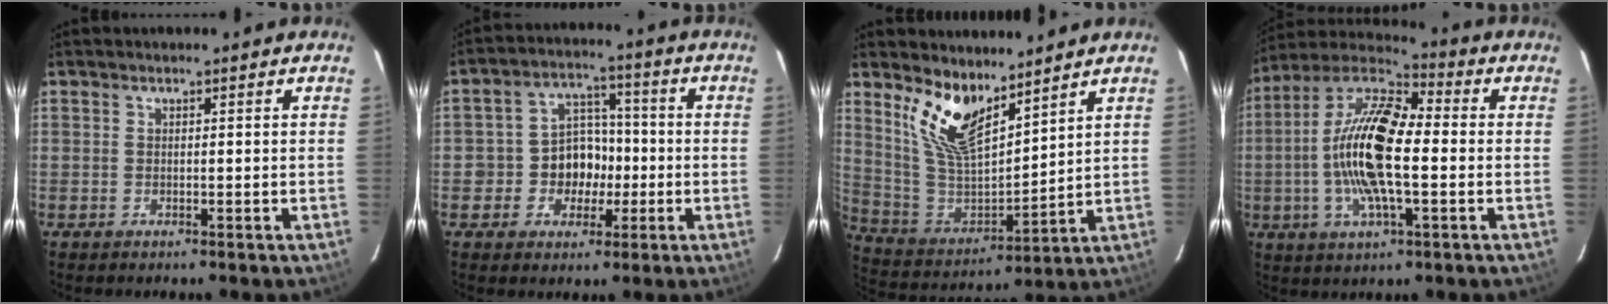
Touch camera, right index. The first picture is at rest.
{"total": 8.1, "force": [-2.2, 7.1, 3.2], "torque": [-0.064, 0.030, -0.033]}
{"total": 13.2, "force": [9.0, 5.0, 8.2], "torque": [-0.167, -0.006, 0.191]}
{"total": 17.0, "force": [-1.5, 5.8, 15.9], "torque": [-0.308, 0.006, -0.041]}